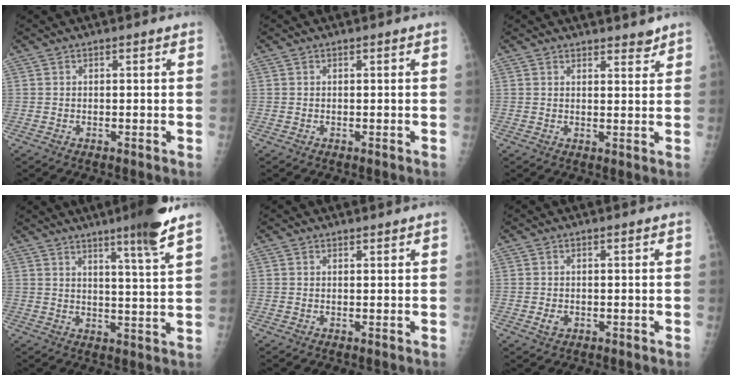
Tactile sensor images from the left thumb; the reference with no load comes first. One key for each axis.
{"total": 0.0}
{"total": 3.0, "fx": 2.7, "fy": 0.8, "fz": 1.0, "tx": 0.002, "ty": -0.020, "tz": 0.038}
{"total": 9.8, "fx": 6.8, "fy": -0.4, "fz": 7.1, "tx": -0.099, "ty": -0.040, "tz": 0.096}
{"total": 0.9, "fx": 0.8, "fy": 0.1, "fz": 0.2, "tx": -0.001, "ty": -0.007, "tz": 0.015}
{"total": 1.7, "fx": 0.2, "fy": 1.1, "fz": 1.3, "tx": -0.019, "ty": -0.002, "tz": 0.009}